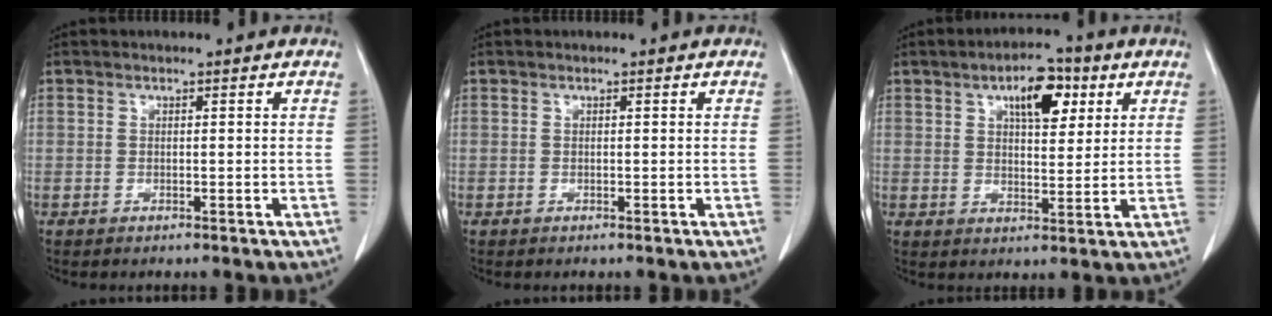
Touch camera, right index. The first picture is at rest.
{"total": 0.0}
{"total": 8.0, "force": [3.7, 3.3, 6.3], "torque": [-0.098, 0.011, 0.056]}